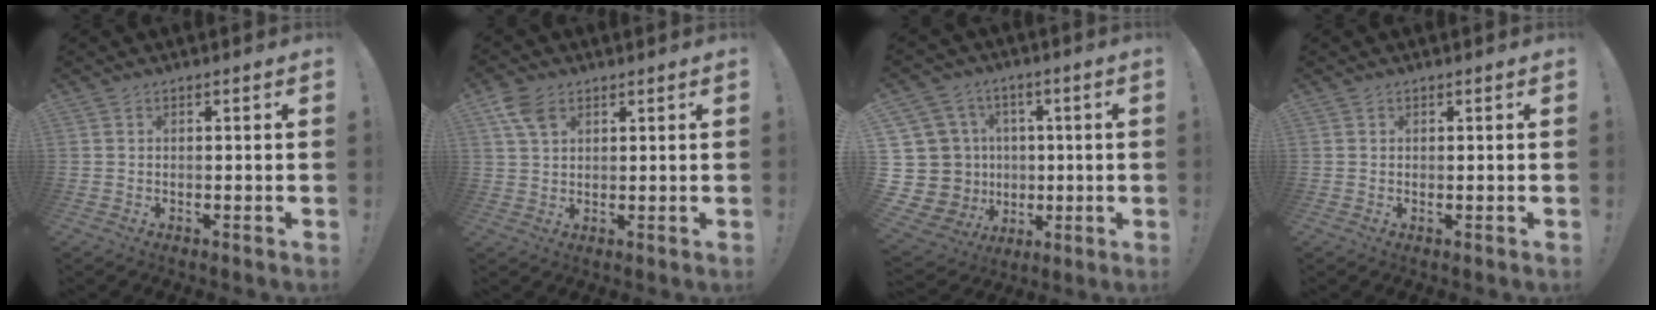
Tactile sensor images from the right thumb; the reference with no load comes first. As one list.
[{"total": 6.1, "force": [3.1, 3.8, 3.6], "torque": [-0.059, -0.008, 0.062]}, {"total": 18.8, "force": [0.6, 16.4, 9.1], "torque": [-0.192, -0.001, 0.057]}, {"total": 0.0}]